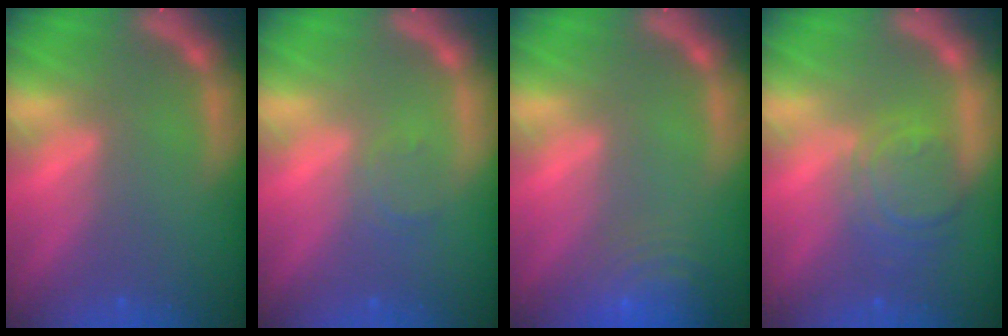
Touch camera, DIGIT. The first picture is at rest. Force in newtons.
{"total": 1.5}
{"total": 7.5}
{"total": 5.0}